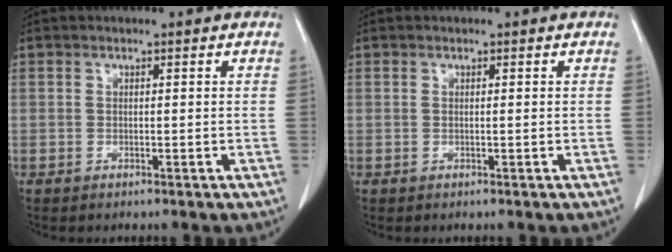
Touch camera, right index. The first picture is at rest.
{"total": 0.6, "force": [-0.1, 0.2, 0.6], "torque": [-0.021, 0.005, 0.003]}